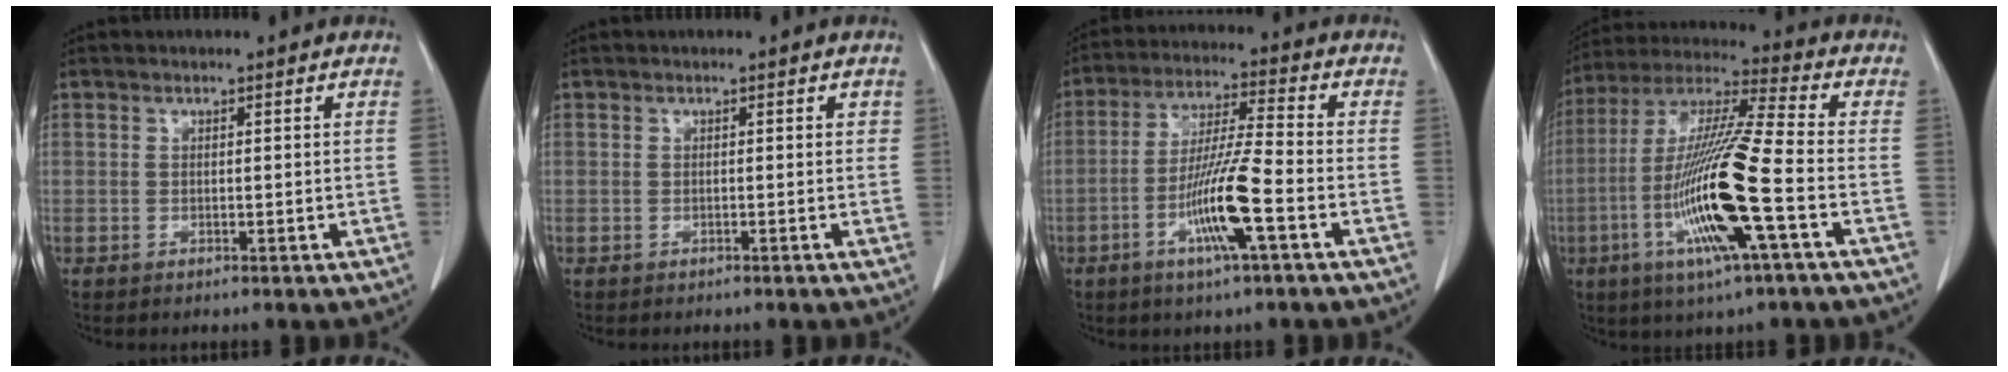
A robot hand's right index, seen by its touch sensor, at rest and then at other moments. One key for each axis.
{"total": 0.9, "fx": 0.4, "fy": 0.5, "fz": 0.6, "tx": -0.001, "ty": 0.000, "tz": 0.005}
{"total": 11.1, "fx": -4.1, "fy": 0.0, "fz": 10.3, "tx": -0.206, "ty": -0.010, "tz": -0.078}
{"total": 18.1, "fx": -5.3, "fy": 0.4, "fz": 17.3, "tx": -0.360, "ty": -0.017, "tz": -0.104}